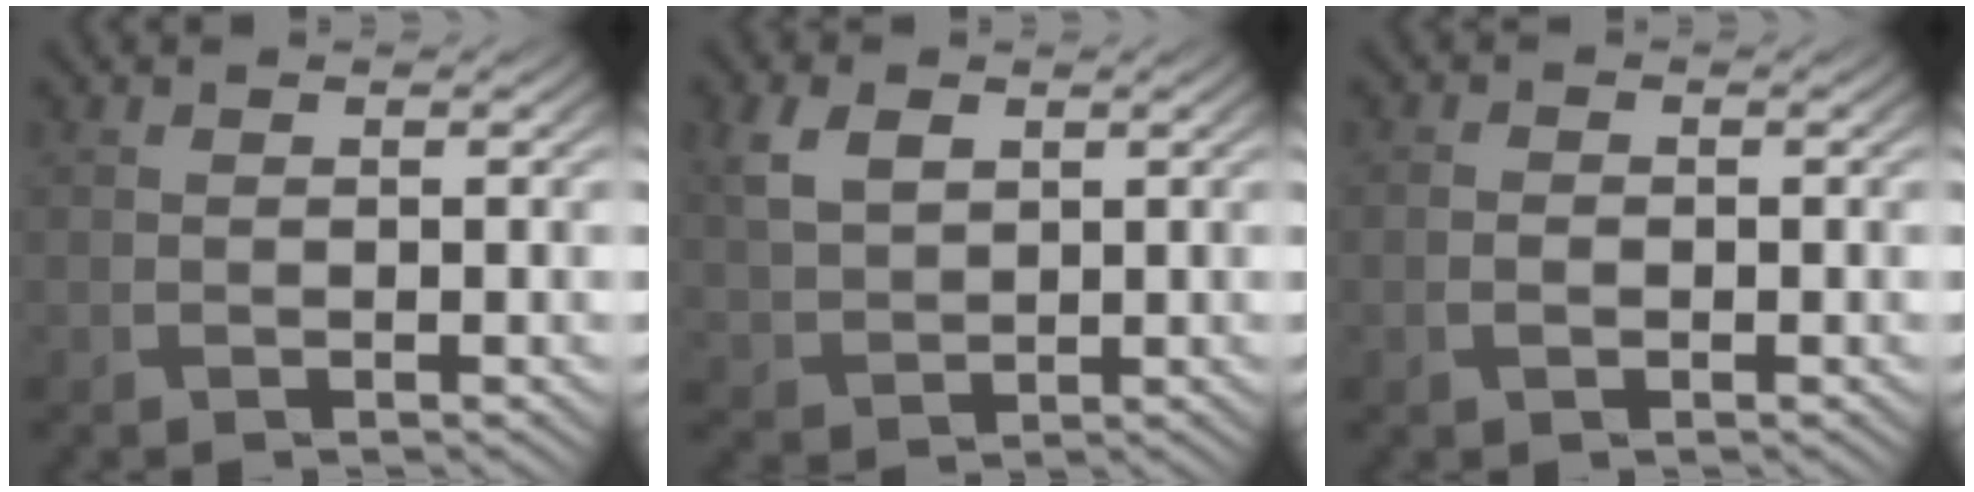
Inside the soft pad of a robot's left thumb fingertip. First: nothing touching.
{"total": 5.0, "force": [1.8, 3.5, 3.1], "torque": [-0.083, 0.004, 0.038]}
{"total": 1.3, "force": [-0.5, 0.9, 0.9], "torque": [-0.022, 0.000, -0.008]}